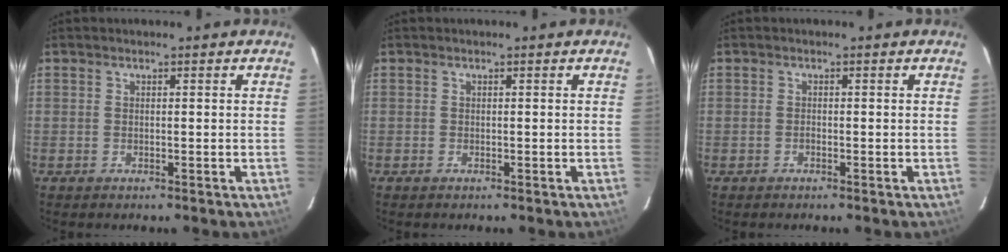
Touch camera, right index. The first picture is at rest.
{"total": 0.0}
{"total": 0.6, "force": [-0.4, 0.3, 0.3], "torque": [-0.005, 0.002, -0.008]}